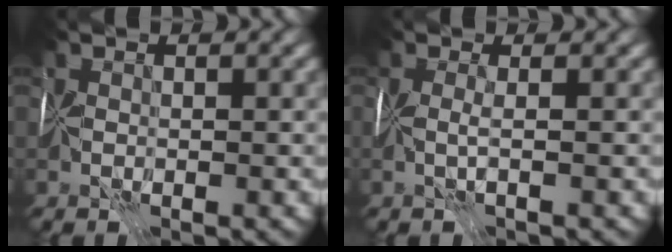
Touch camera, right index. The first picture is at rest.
{"total": 1.2, "force": [0.3, -0.1, 1.2], "torque": [-0.023, -0.001, 0.006]}